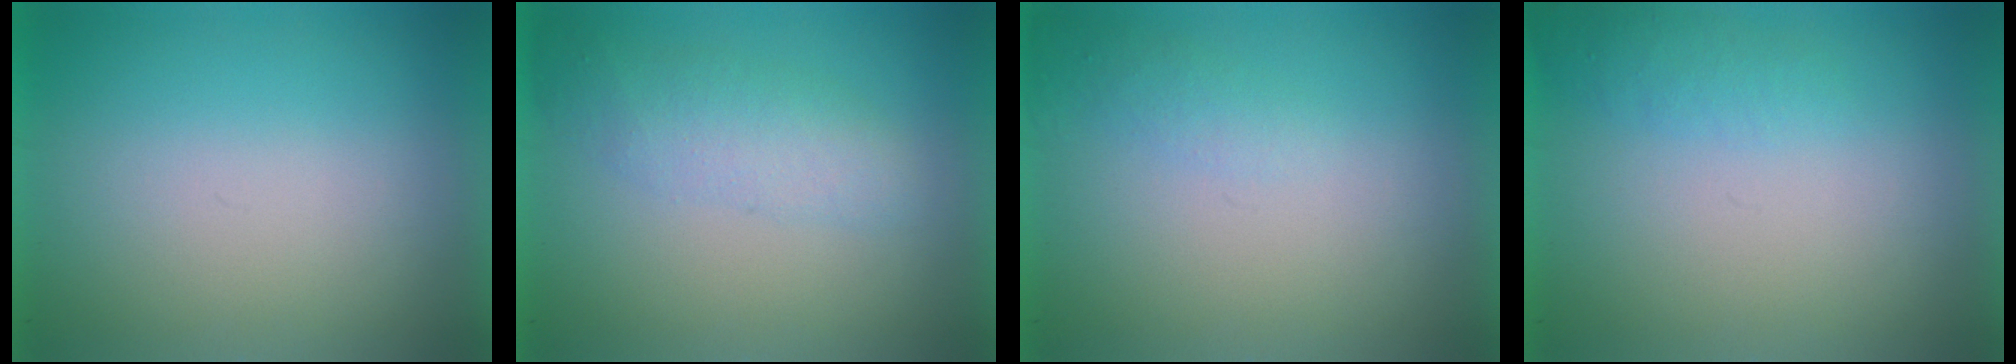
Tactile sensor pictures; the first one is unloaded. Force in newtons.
{"total": 2.2}
{"total": 1.3}
{"total": 1.3}